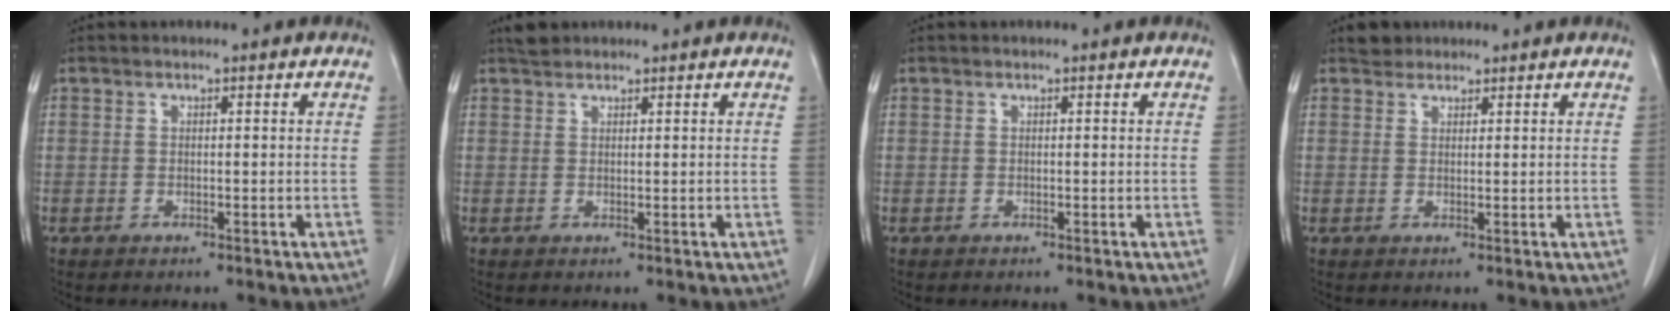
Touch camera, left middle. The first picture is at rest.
{"total": 1.7, "force": [1.6, 0.6, 0.2], "torque": [-0.010, 0.010, 0.029]}
{"total": 0.0}
{"total": 1.8, "force": [1.5, 0.9, -0.1], "torque": [0.000, 0.007, 0.023]}